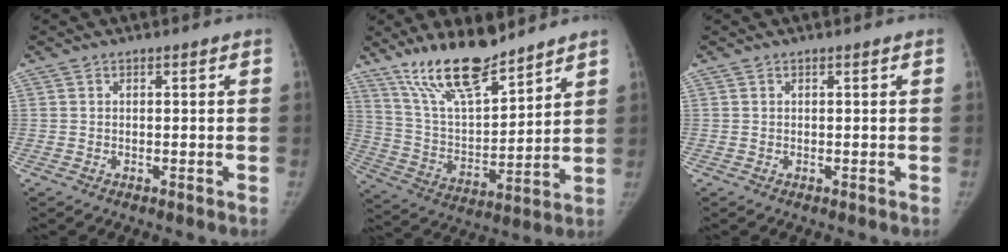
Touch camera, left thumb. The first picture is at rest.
{"total": 15.8, "force": [12.4, 4.4, 8.7], "torque": [-0.131, -0.073, 0.236]}
{"total": 0.0}